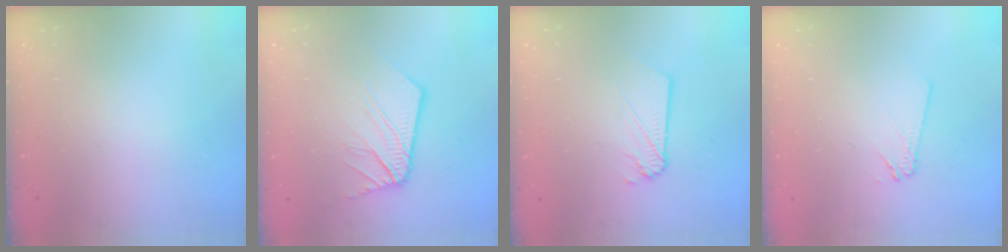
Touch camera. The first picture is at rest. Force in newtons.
{"total": 12.3, "press": 12.2, "slide": 1.5}
{"total": 3.5, "press": 3.5, "slide": 0.1}
{"total": 2.9, "press": 2.9, "slide": 0.4}